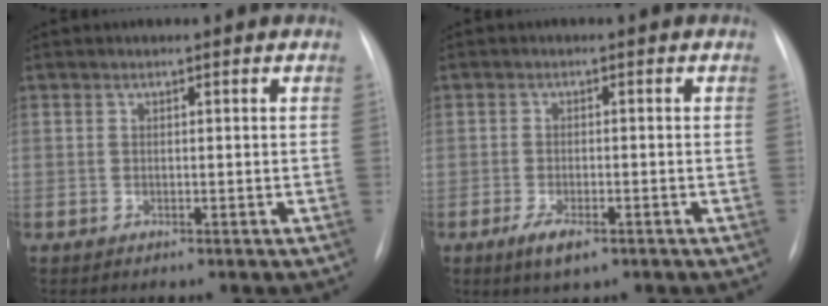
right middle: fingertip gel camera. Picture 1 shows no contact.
{"total": 3.7, "force": [-1.9, 1.1, 2.9], "torque": [-0.060, -0.006, -0.030]}